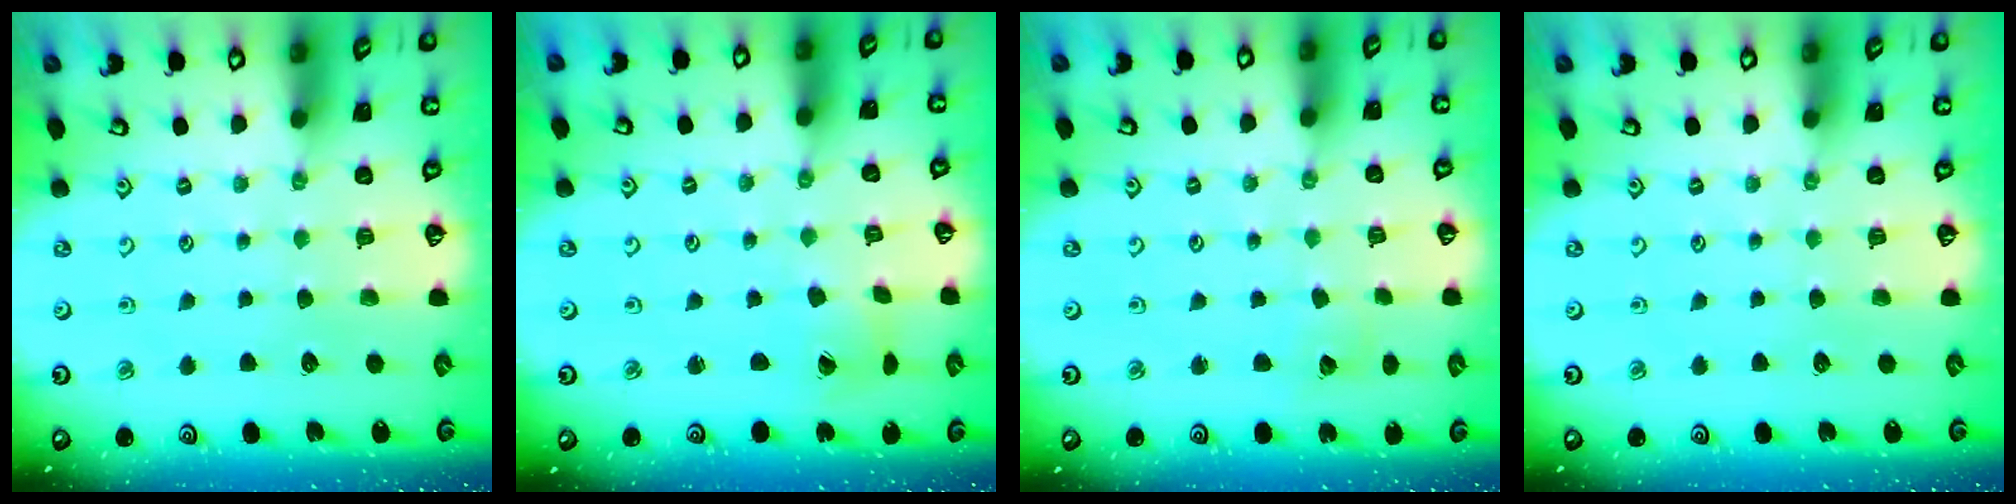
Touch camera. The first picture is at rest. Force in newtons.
{"total": 1.4, "press": 1.4, "slide": 0.2}
{"total": 3.4, "press": 3.4, "slide": 0.3}
{"total": 0.0}